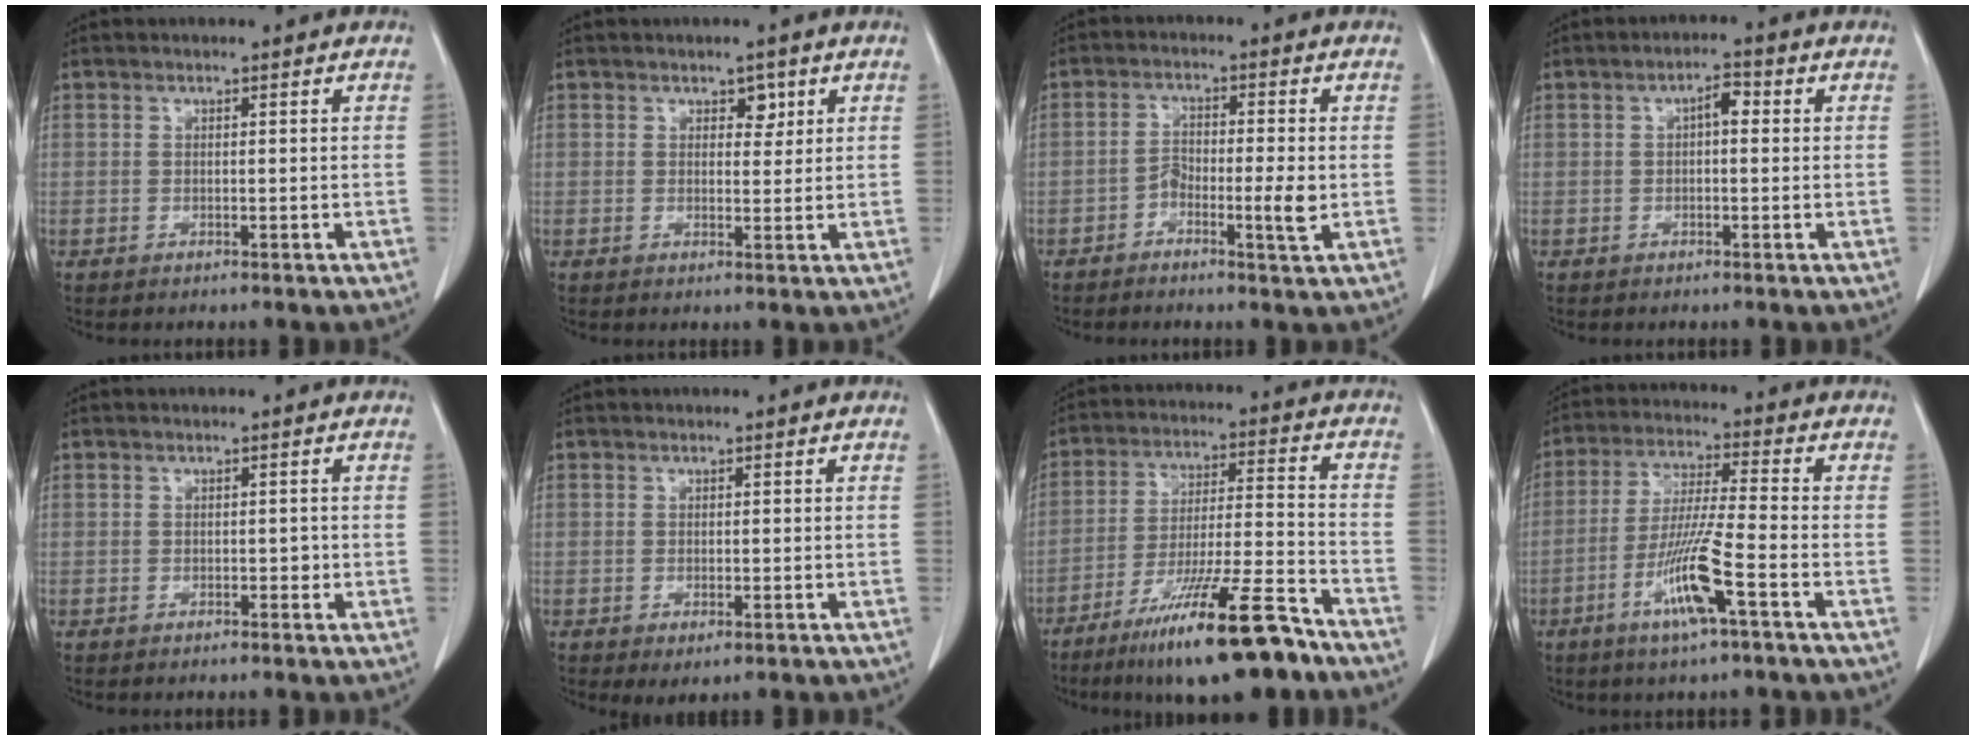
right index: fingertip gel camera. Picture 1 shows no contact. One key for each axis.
{"total": 2.3, "fx": 1.2, "fy": 1.5, "fz": 1.3, "tx": -0.008, "ty": 0.000, "tz": 0.017}
{"total": 4.5, "fx": -1.5, "fy": 0.9, "fz": 4.1, "tx": -0.072, "ty": 0.003, "tz": -0.027}
{"total": 2.9, "fx": 0.5, "fy": 1.2, "fz": 2.6, "tx": -0.042, "ty": 0.015, "tz": 0.006}
{"total": 0.7, "fx": -0.1, "fy": 0.5, "fz": 0.5, "tx": -0.005, "ty": 0.001, "tz": -0.002}
{"total": 1.7, "fx": -0.6, "fy": 0.8, "fz": 1.4, "tx": -0.021, "ty": -0.005, "tz": -0.002}
{"total": 17.6, "fx": -12.2, "fy": 1.5, "fz": 12.5, "tx": -0.193, "ty": -0.021, "tz": -0.208}
{"total": 10.2, "fx": -4.5, "fy": -0.2, "fz": 9.2, "tx": -0.180, "ty": -0.013, "tz": -0.088}